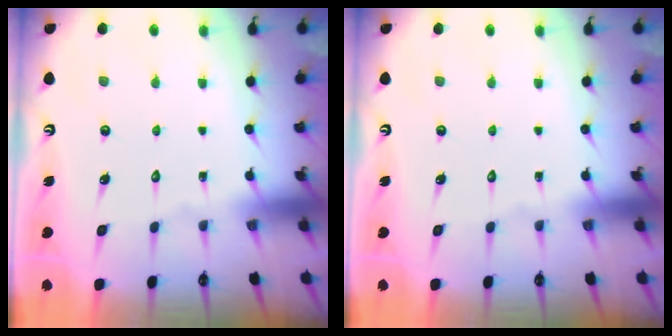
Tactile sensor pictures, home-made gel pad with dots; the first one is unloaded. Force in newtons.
{"total": 0.0}